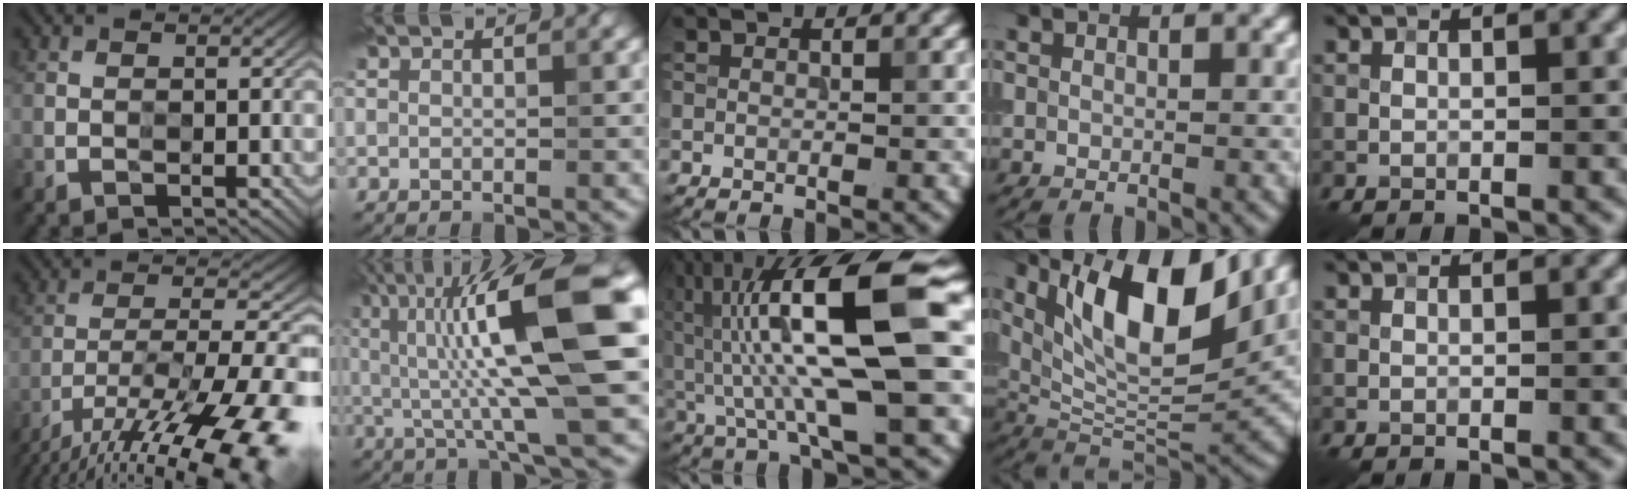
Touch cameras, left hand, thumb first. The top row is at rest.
{"thumb": {"total": 19.0, "force": [-13.3, 4.9, 12.7], "torque": [-0.212, -0.025, -0.212]}, "index": {"total": 13.5, "force": [2.1, 2.8, 13.1], "torque": [-0.212, 0.016, 0.034]}, "middle": {"total": 12.9, "force": [0.8, 2.9, 12.5], "torque": [-0.230, 0.022, 0.009]}, "ring": {"total": 11.4, "force": [4.9, 4.1, 9.4], "torque": [-0.159, -0.004, 0.090]}}